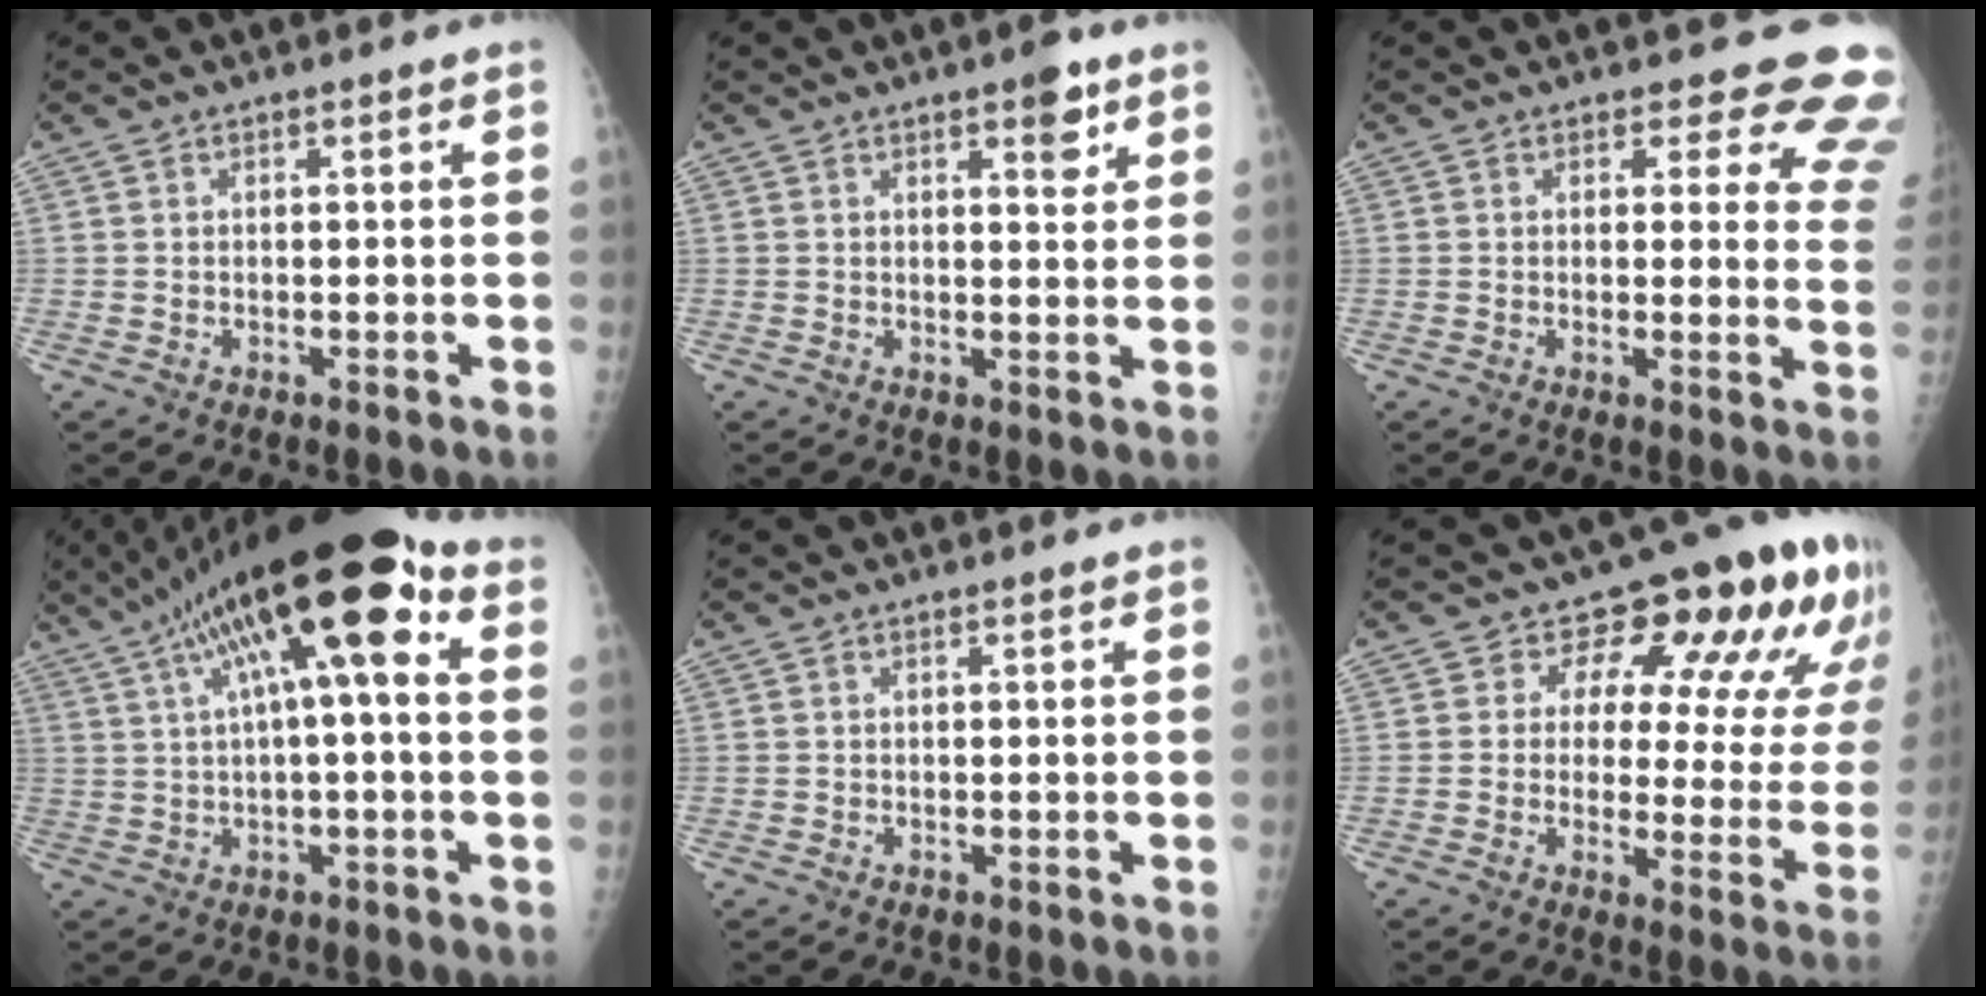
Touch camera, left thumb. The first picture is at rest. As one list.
[{"total": 4.6, "force": [2.7, 1.8, 3.2], "torque": [-0.029, -0.013, 0.034]}, {"total": 11.8, "force": [10.4, 4.6, 3.0], "torque": [0.026, -0.073, 0.078]}, {"total": 19.0, "force": [6.1, 5.1, 17.2], "torque": [-0.293, 0.040, 0.092]}, {"total": 0.0}, {"total": 17.8, "force": [10.1, 9.1, 11.5], "torque": [-0.089, -0.044, 0.105]}]